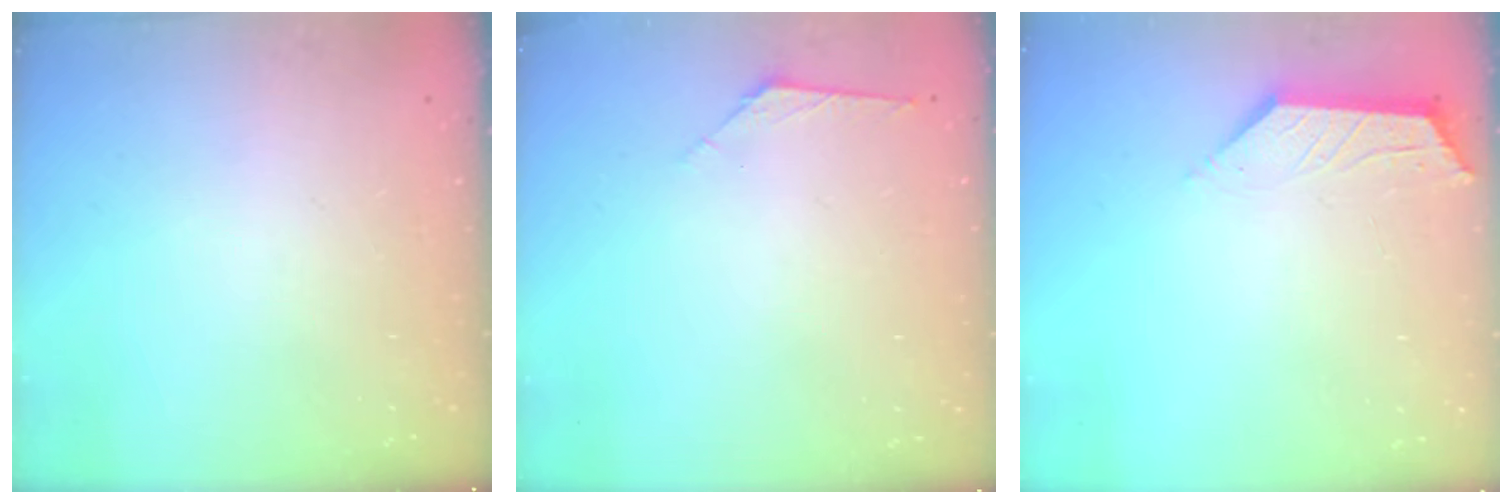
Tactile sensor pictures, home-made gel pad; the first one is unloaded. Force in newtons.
{"total": 1.9, "press": 1.8, "slide": 0.5}
{"total": 2.1, "press": 2.1, "slide": 0.5}